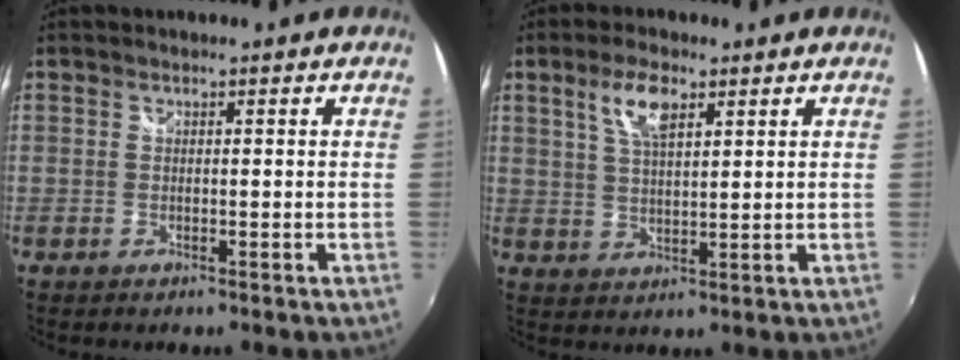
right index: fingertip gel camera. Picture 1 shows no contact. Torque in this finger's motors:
{"motor_torque": [0.44, 0.41, 0.16, 0.04]}